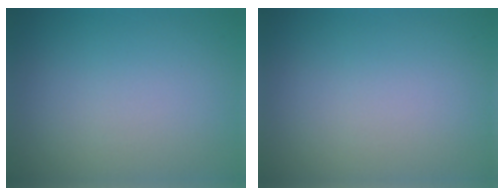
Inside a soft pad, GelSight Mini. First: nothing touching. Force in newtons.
{"total": 0.0}